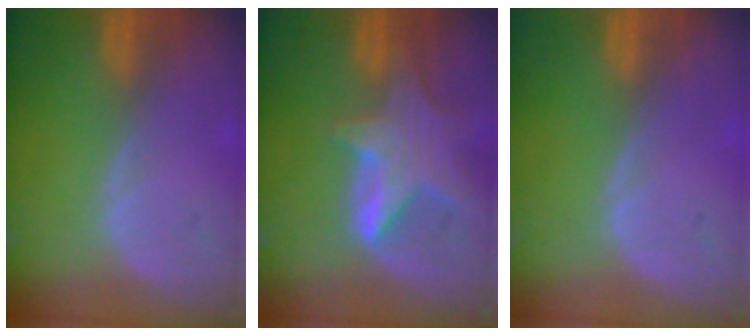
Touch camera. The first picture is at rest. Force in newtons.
{"total": 8.0, "press": 7.2, "slide": 3.5}
{"total": 0.0}